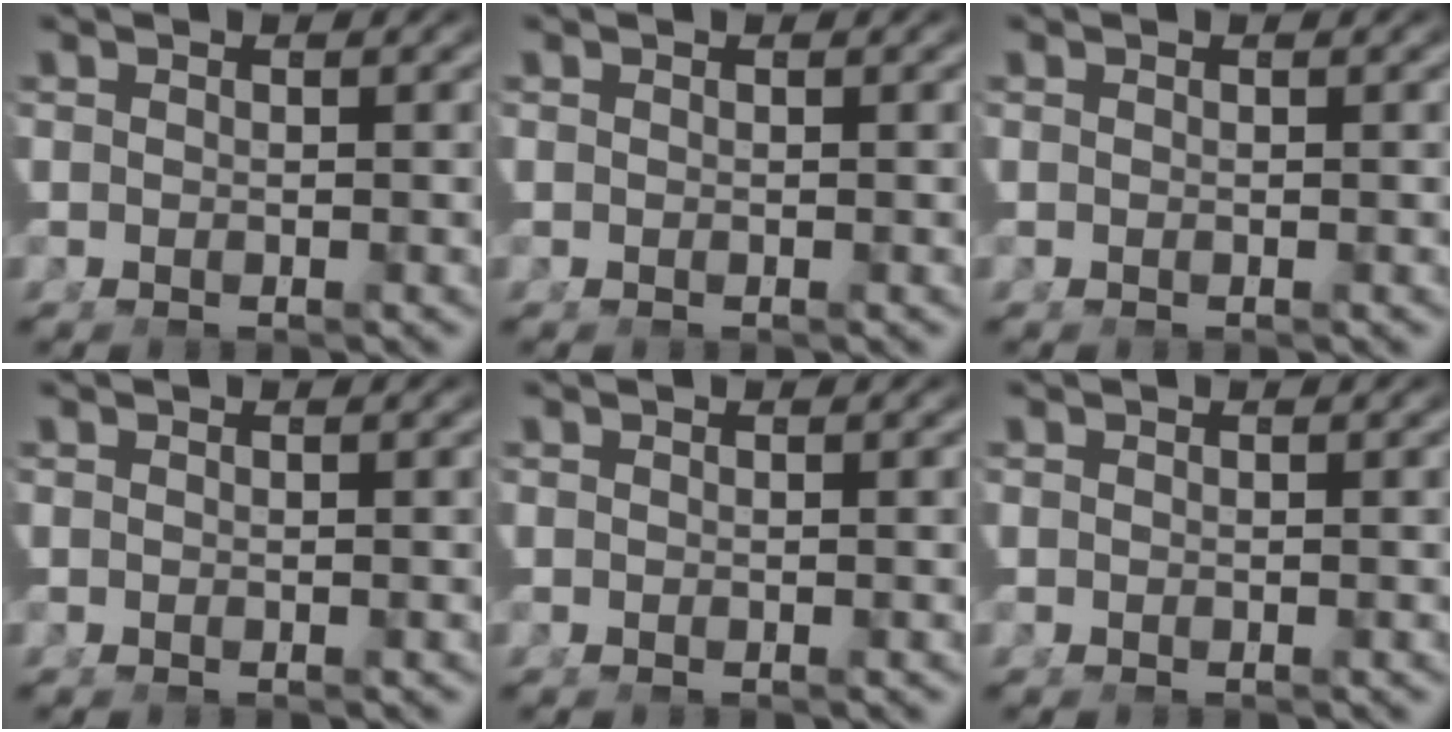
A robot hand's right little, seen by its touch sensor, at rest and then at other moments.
{"total": 0.0}
{"total": 0.0}
{"total": 0.0}
{"total": 0.0}
{"total": 0.0}